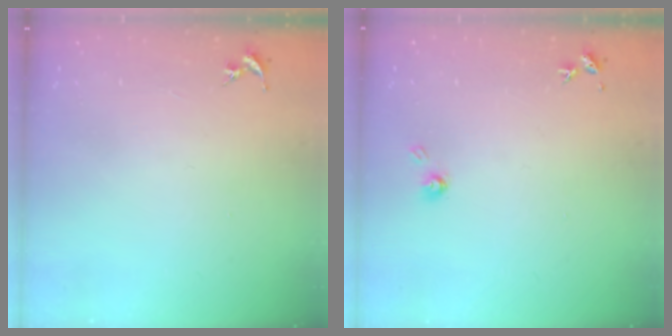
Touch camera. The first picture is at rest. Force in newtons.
{"total": 3.3, "press": 3.3, "slide": 0.2}